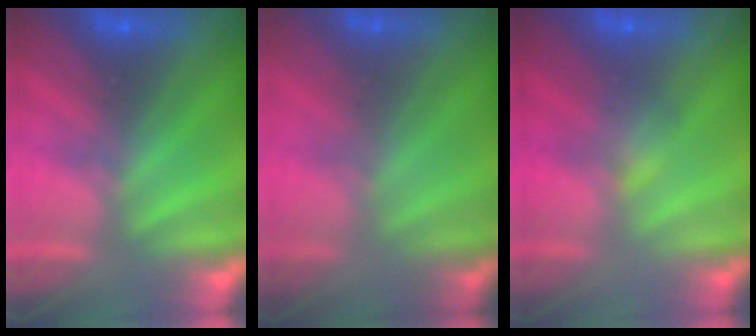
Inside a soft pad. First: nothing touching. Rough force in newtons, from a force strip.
{"total": 1.8}
{"total": 2.8}